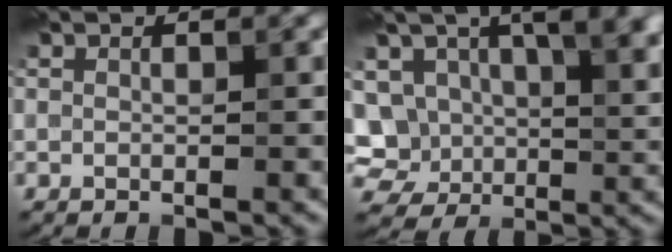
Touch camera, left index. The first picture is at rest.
{"total": 13.1, "force": [3.7, 9.0, 8.8], "torque": [-0.149, 0.009, 0.065]}